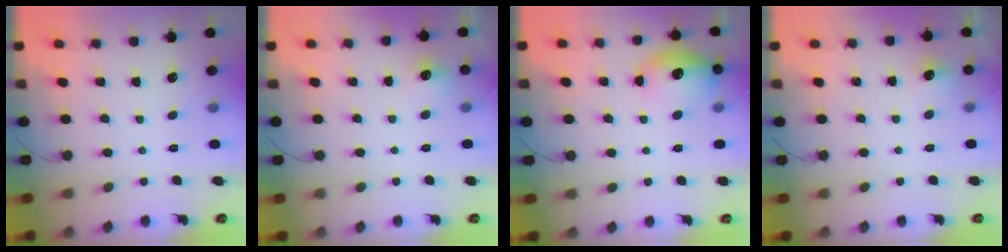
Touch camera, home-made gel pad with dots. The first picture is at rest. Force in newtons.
{"total": 5.5, "press": 5.4, "slide": 1.2}
{"total": 11.6, "press": 11.5, "slide": 1.2}
{"total": 4.0, "press": 3.7, "slide": 1.6}